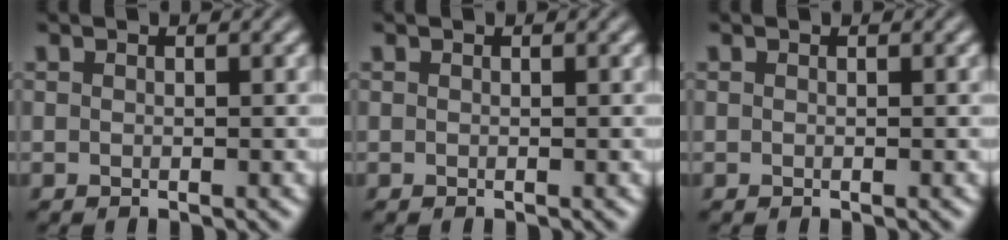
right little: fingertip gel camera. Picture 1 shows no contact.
{"total": 0.0}
{"total": 0.0}